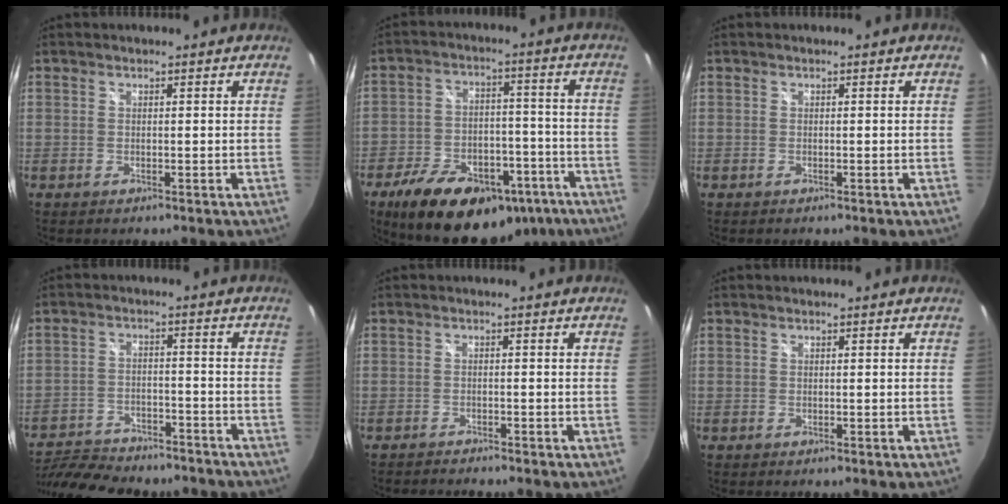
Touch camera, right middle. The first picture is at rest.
{"total": 24.2, "force": [-15.6, 12.5, 13.6], "torque": [-0.251, 0.004, -0.214]}
{"total": 0.0}
{"total": 18.1, "force": [-15.4, 5.9, 7.5], "torque": [-0.165, -0.012, -0.228]}
{"total": 2.2, "force": [-2.1, 0.0, 0.4], "torque": [-0.019, -0.012, -0.039]}
{"total": 0.0}